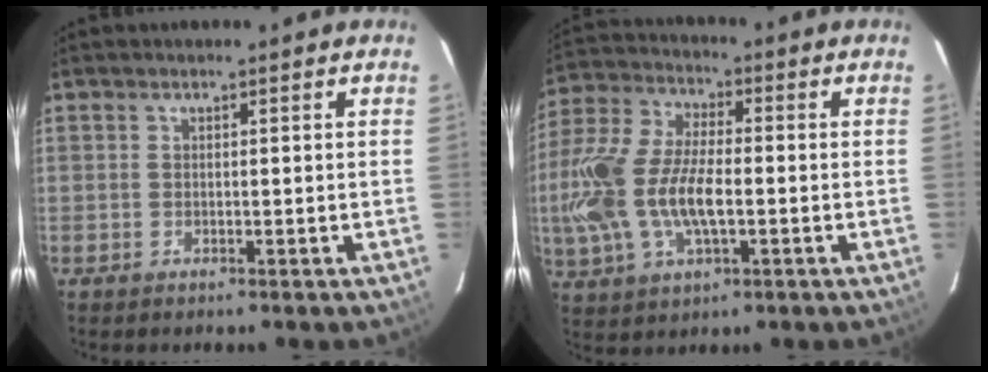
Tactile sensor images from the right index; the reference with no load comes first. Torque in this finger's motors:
{"motor_torque": [0.68, -0.17, 0.98, 0.21]}